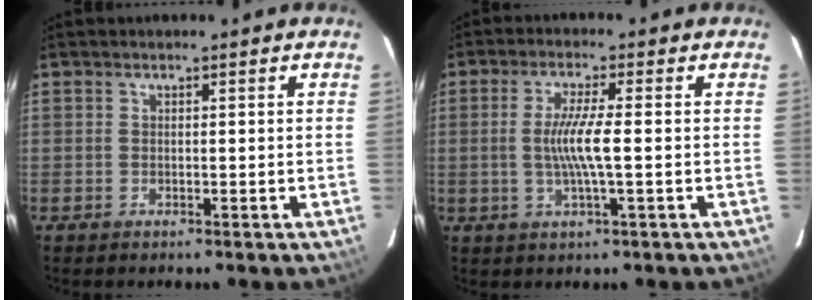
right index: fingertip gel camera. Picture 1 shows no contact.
{"total": 6.6, "force": [-0.6, -0.1, 6.5], "torque": [-0.124, -0.006, -0.010]}